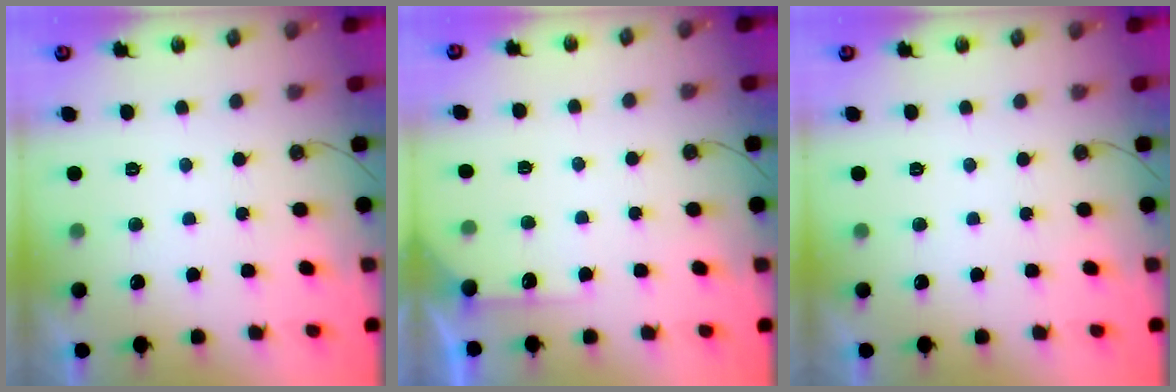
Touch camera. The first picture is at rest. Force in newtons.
{"total": 5.4, "press": 5.4, "slide": 0.6}
{"total": 0.0}